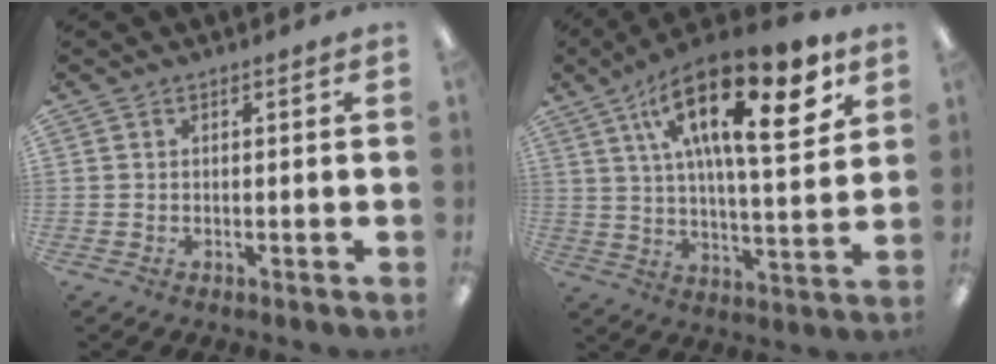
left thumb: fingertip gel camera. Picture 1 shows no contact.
{"total": 23.1, "force": [11.3, 8.3, 18.4], "torque": [-0.288, -0.041, 0.173]}